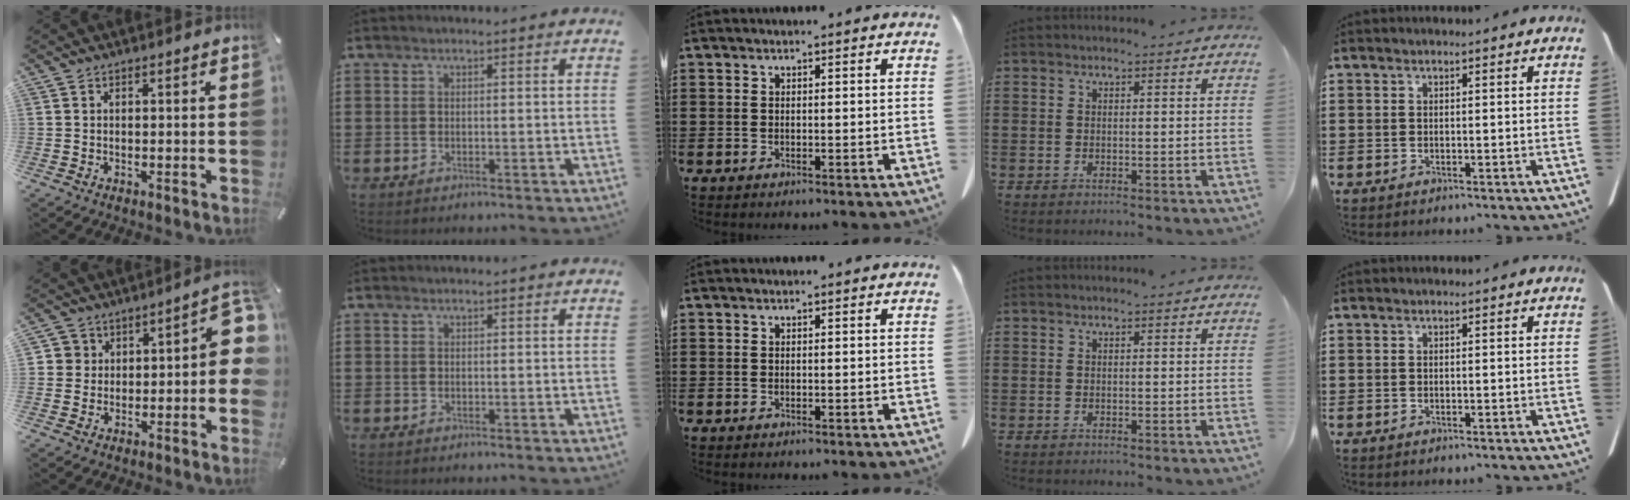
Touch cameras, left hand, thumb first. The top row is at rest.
{"thumb": {"total": 9.1, "force": [-0.2, 6.4, 6.5], "torque": [-0.077, 0.008, -0.004]}}